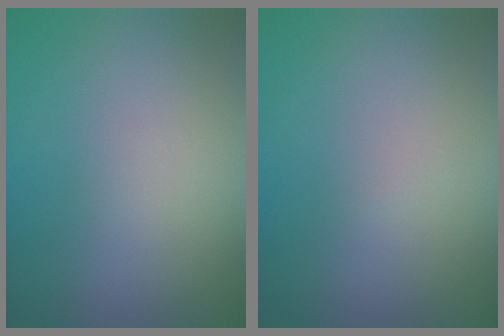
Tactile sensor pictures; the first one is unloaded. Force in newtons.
{"total": 0.0}